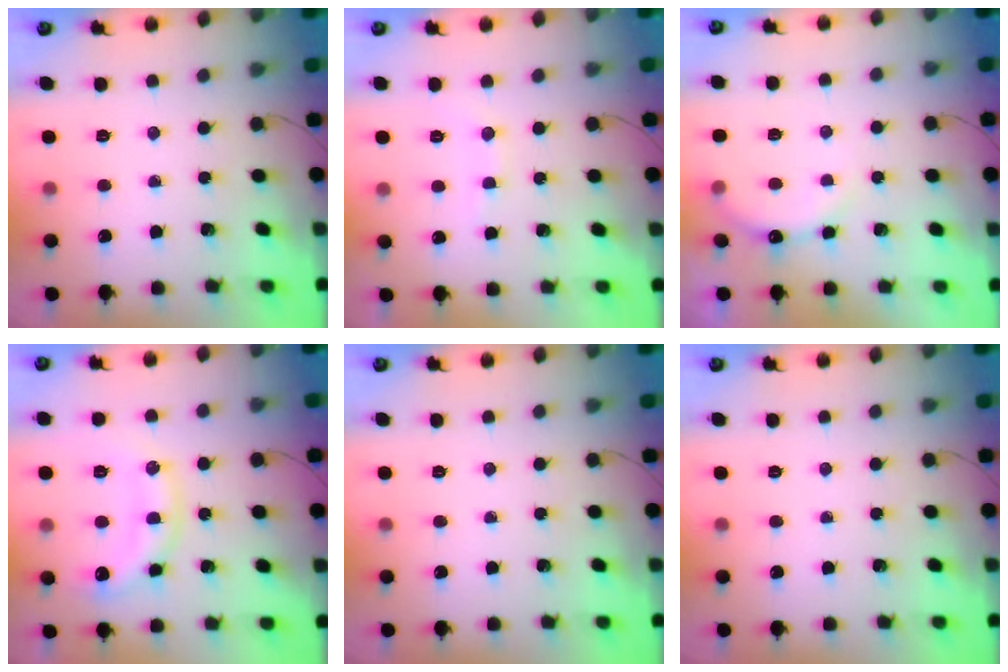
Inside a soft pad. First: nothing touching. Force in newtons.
{"total": 6.4, "press": 6.3, "slide": 1.2}
{"total": 6.4, "press": 6.2, "slide": 1.4}
{"total": 11.9, "press": 11.9, "slide": 1.0}
{"total": 0.0}
{"total": 0.0}